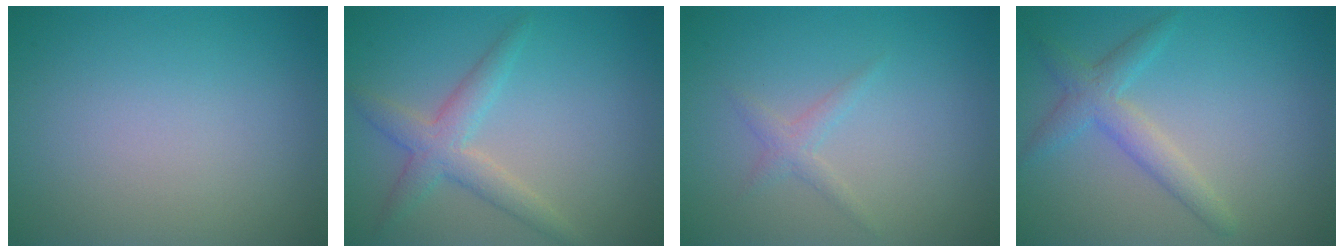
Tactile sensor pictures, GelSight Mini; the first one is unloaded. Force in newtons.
{"total": 3.1, "press": 3.1, "slide": 0.0}
{"total": 1.2, "press": 1.2, "slide": 0.1}
{"total": 2.8, "press": 2.8, "slide": 0.0}